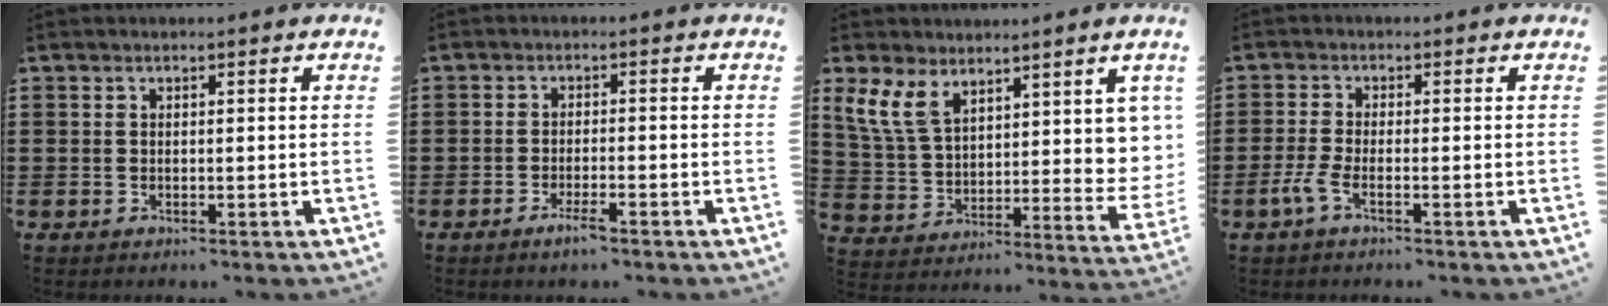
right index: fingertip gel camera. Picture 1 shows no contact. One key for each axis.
{"total": 2.5, "fx": -1.8, "fy": 0.2, "fz": 1.7, "tx": -0.035, "ty": -0.002, "tz": -0.034}
{"total": 9.7, "fx": 6.7, "fy": 4.8, "fz": 5.0, "tx": -0.125, "ty": -0.022, "tz": 0.134}
{"total": 2.9, "fx": -1.7, "fy": 0.5, "fz": 2.3, "tx": -0.068, "ty": -0.008, "tz": -0.039}